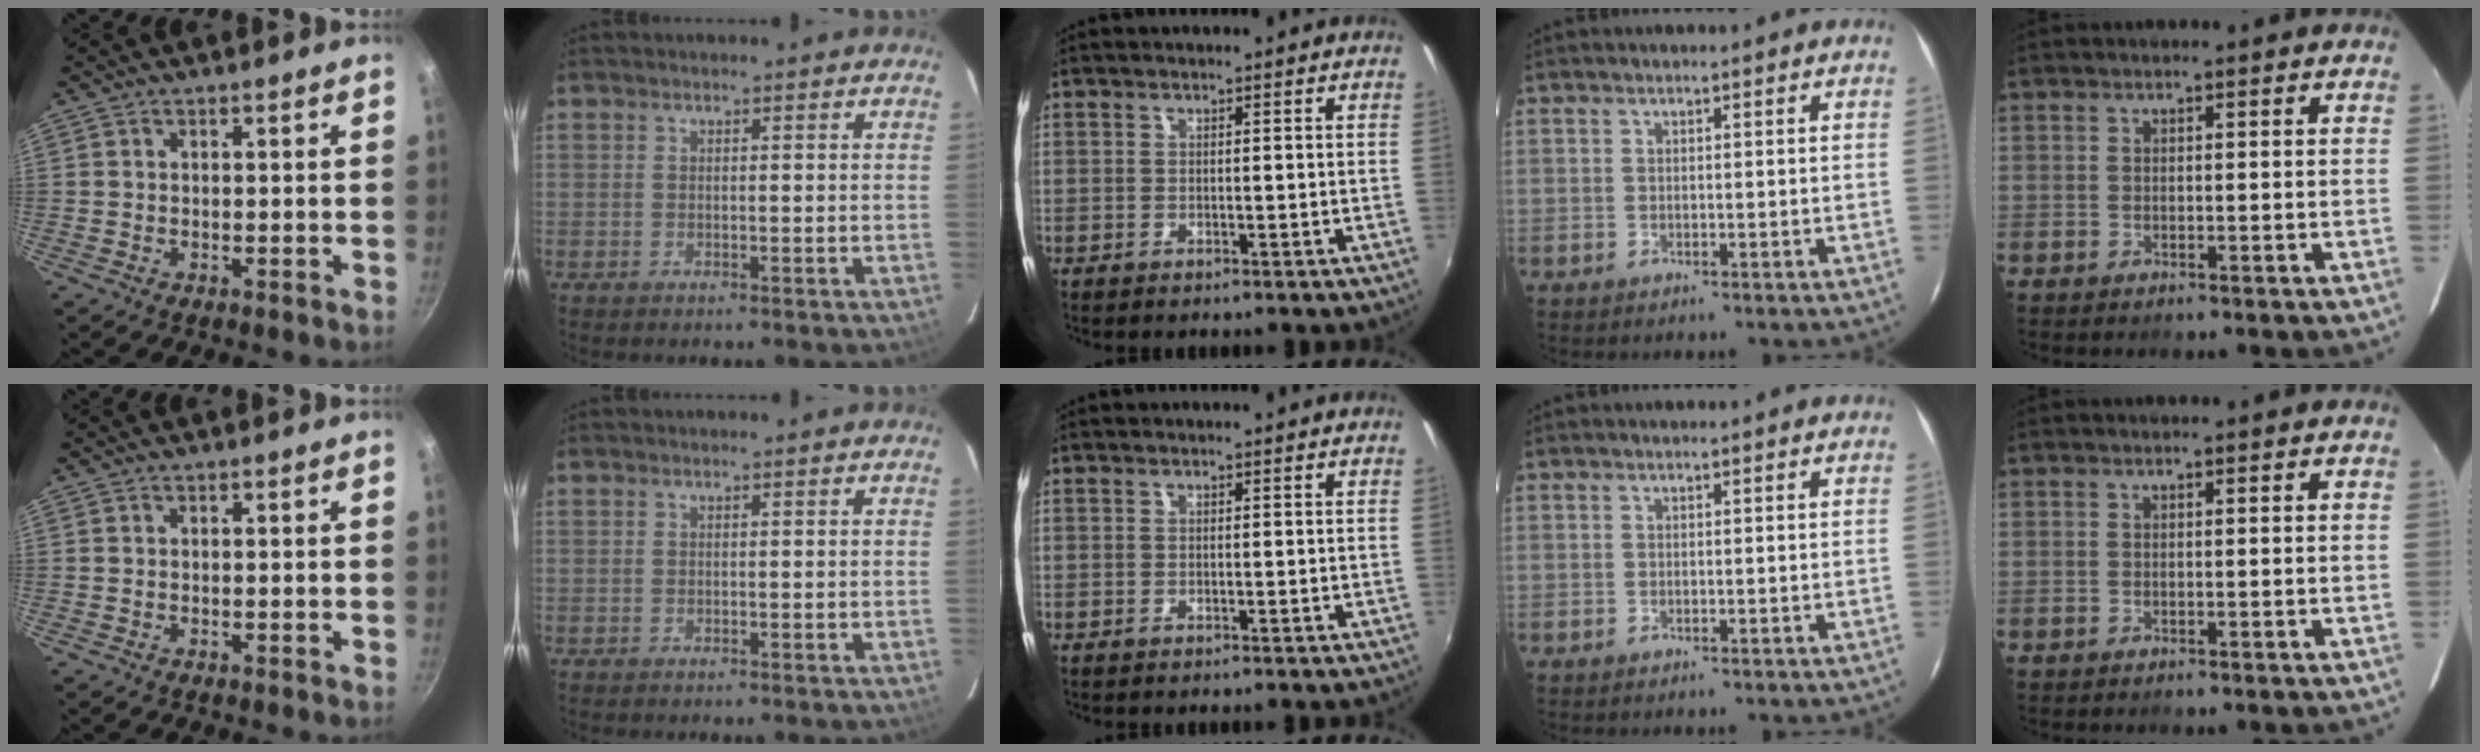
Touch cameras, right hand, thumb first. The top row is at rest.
{}